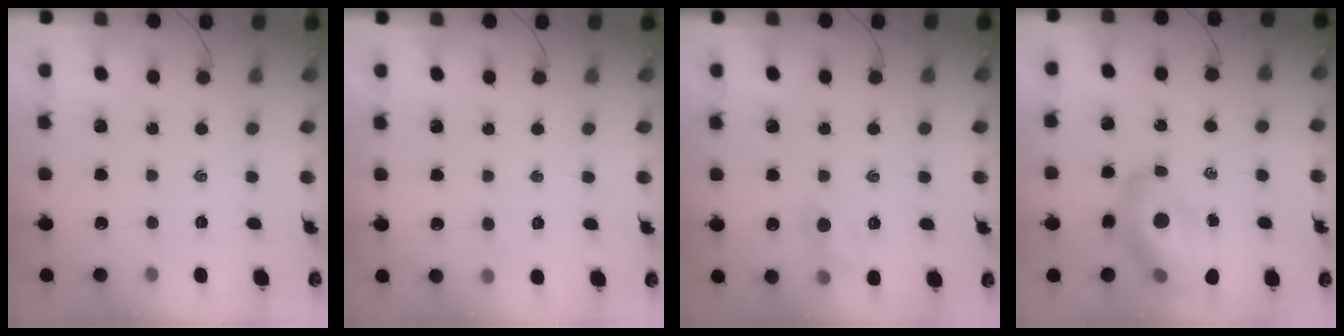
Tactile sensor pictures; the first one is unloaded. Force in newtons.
{"total": 2.2, "press": 2.1, "slide": 0.6}
{"total": 6.2, "press": 6.1, "slide": 1.2}
{"total": 14.6, "press": 14.0, "slide": 4.0}